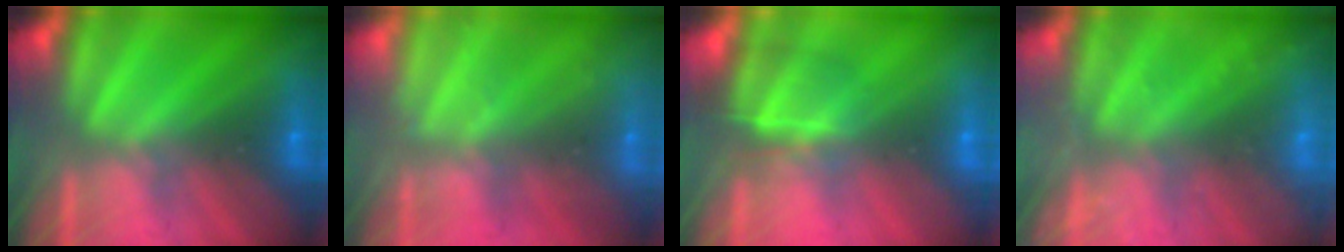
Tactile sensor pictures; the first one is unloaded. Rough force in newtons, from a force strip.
{"total": 2.2}
{"total": 5.1}
{"total": 2.6}